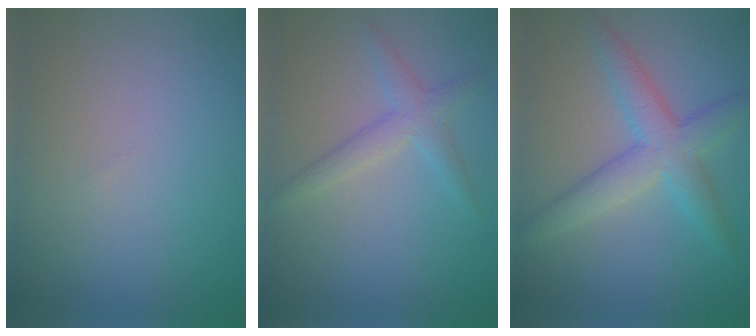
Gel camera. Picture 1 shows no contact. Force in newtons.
{"total": 2.3, "press": 2.3, "slide": 0.2}
{"total": 4.6, "press": 4.6, "slide": 0.2}